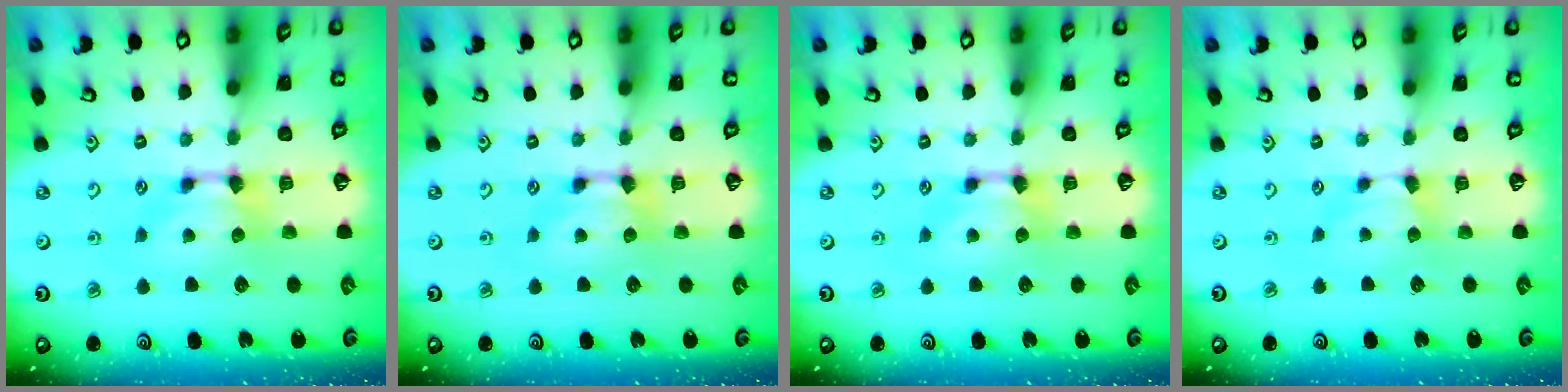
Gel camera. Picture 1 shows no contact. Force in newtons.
{"total": 0.0}
{"total": 0.0}
{"total": 1.0, "press": 0.9, "slide": 0.3}